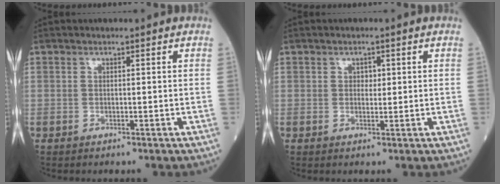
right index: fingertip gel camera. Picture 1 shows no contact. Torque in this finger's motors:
{"motor_torque": [-0.02, -0.02, -0.03, -0.01]}